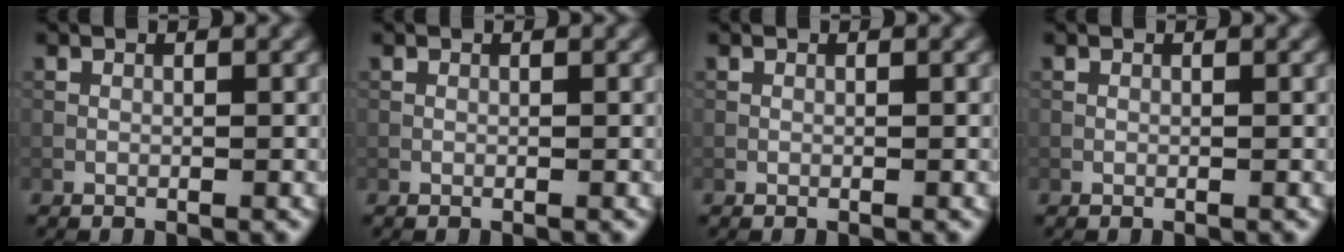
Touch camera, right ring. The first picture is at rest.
{"total": 0.0}
{"total": 0.0}
{"total": 0.0}